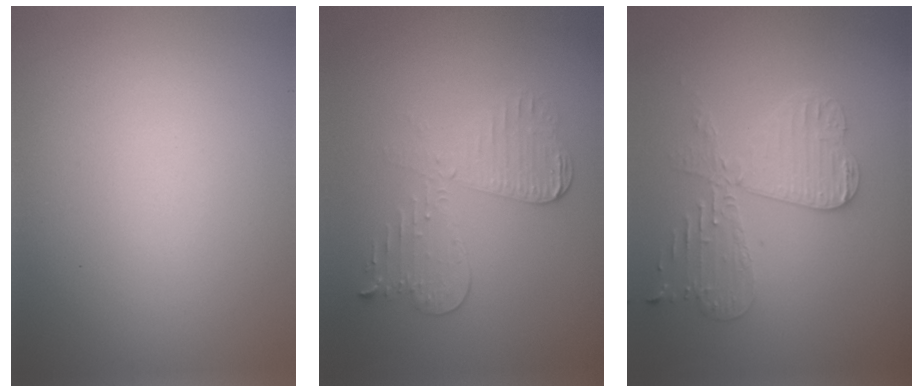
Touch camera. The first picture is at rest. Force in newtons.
{"total": 3.6, "press": 3.2, "slide": 1.8}
{"total": 4.4, "press": 3.8, "slide": 2.2}